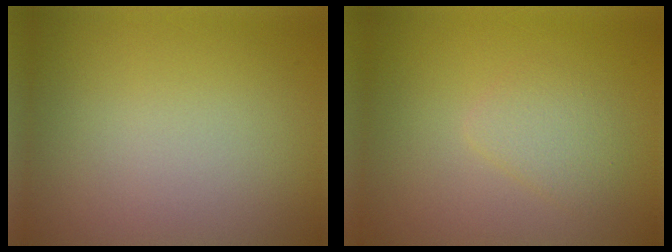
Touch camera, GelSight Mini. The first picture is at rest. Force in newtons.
{"total": 1.9, "press": 1.9, "slide": 0.1}